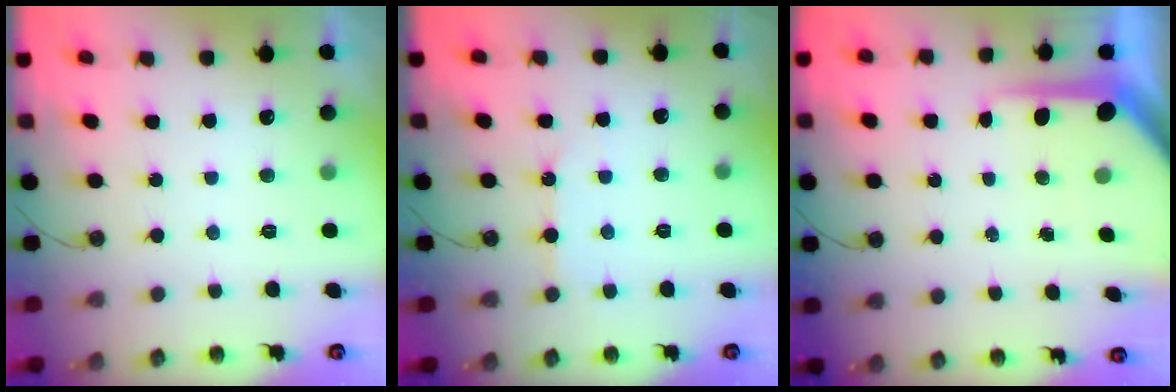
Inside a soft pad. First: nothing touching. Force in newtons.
{"total": 5.4, "press": 5.4, "slide": 0.3}
{"total": 8.8, "press": 8.7, "slide": 0.9}